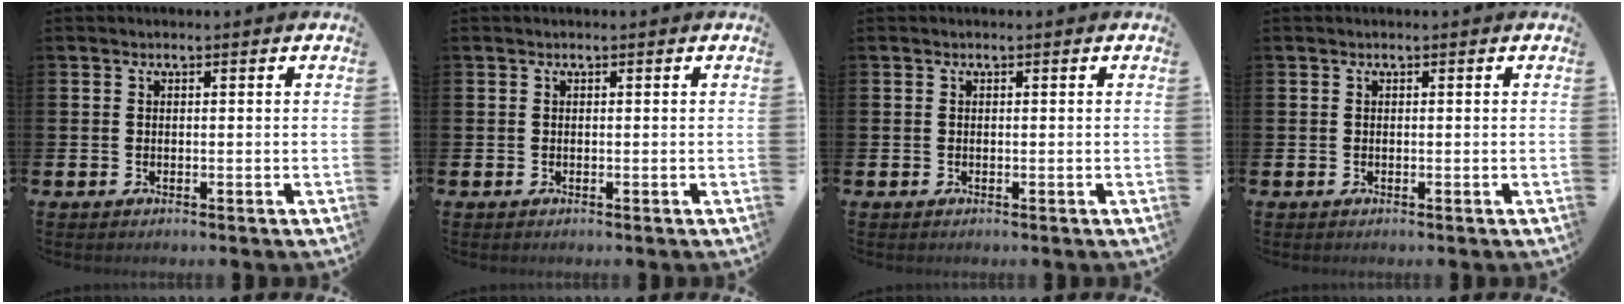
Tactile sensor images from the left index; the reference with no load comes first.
{"total": 0.0}
{"total": 0.0}
{"total": 0.0}